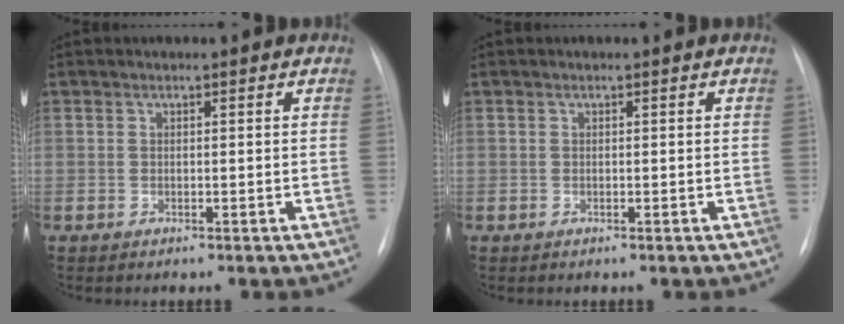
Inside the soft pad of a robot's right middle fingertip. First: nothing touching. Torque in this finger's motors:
{"motor_torque": [0.72, -1.22, 0.03, 0.01]}